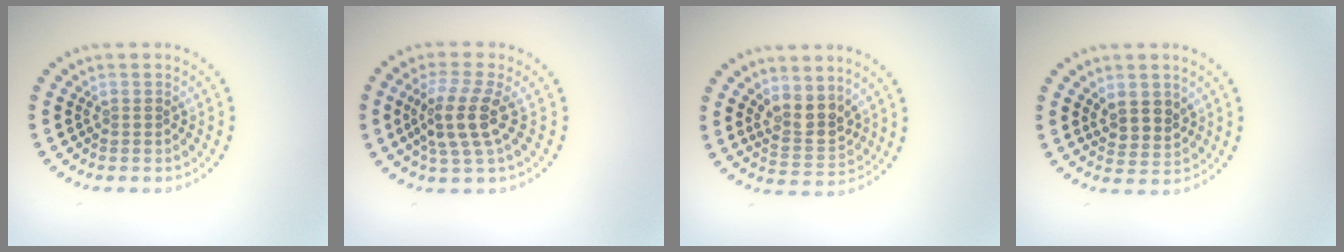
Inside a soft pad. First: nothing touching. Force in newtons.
{"total": 3.9, "press": 3.3, "slide": 2.1}
{"total": 3.2, "press": 2.9, "slide": 1.3}
{"total": 2.6, "press": 2.3, "slide": 1.2}